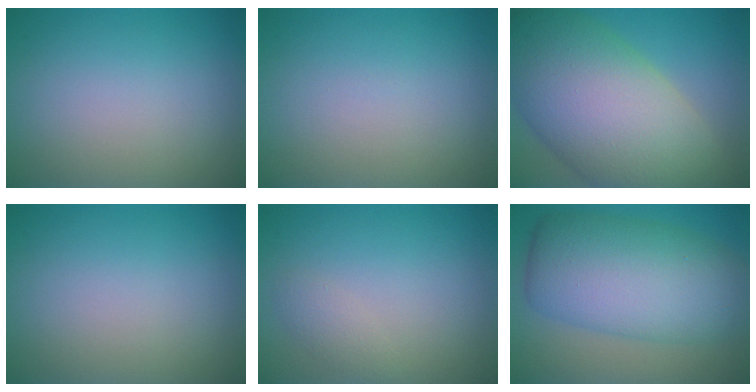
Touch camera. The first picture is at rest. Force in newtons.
{"total": 0.0}
{"total": 15.9, "press": 15.9, "slide": 0.6}
{"total": 0.0}
{"total": 1.1, "press": 1.1, "slide": 0.1}
{"total": 10.1, "press": 10.1, "slide": 0.3}